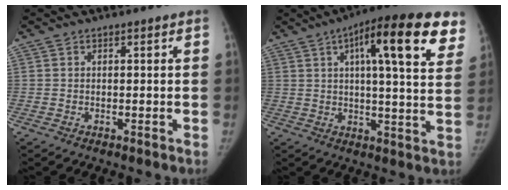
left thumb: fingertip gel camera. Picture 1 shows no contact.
{"total": 20.1, "force": [9.6, 5.4, 16.8], "torque": [-0.209, -0.009, 0.127]}